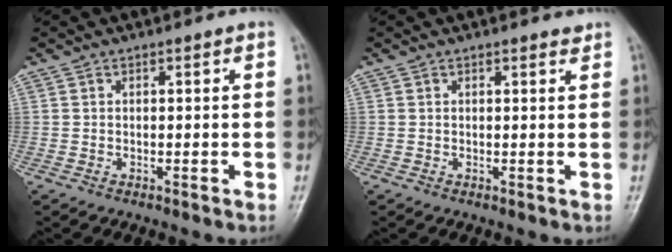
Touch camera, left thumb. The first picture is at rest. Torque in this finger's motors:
{"motor_torque": [-0.19, 0.00, -0.37, -0.10, 0.04]}